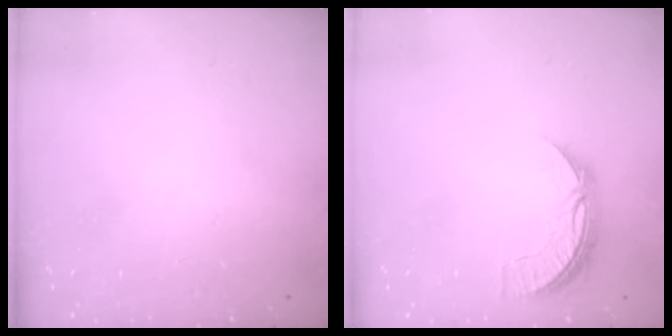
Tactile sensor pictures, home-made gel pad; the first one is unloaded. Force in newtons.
{"total": 6.7, "press": 6.7, "slide": 0.2}